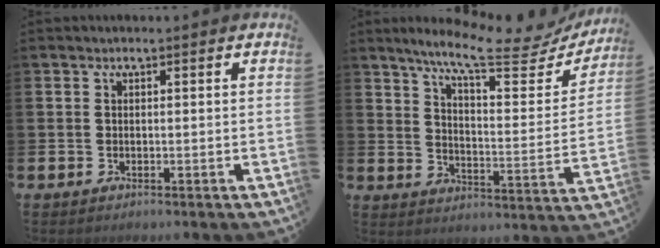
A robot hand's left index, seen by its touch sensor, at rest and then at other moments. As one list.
[{"total": 10.6, "force": [8.5, 2.1, 5.8], "torque": [-0.118, -0.052, 0.137]}]